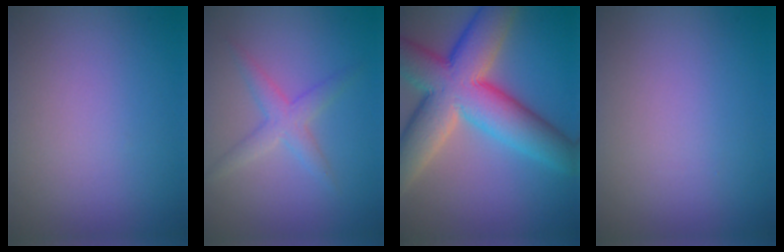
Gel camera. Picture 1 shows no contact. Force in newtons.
{"total": 2.5, "press": 2.5, "slide": 0.0}
{"total": 12.6, "press": 12.5, "slide": 0.7}
{"total": 0.0}